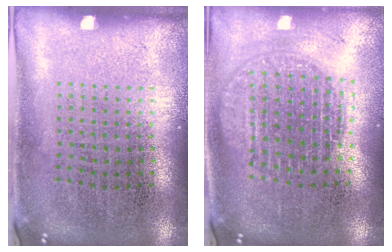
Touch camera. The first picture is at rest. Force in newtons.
{"total": 1.8, "press": 1.6, "slide": 0.9}